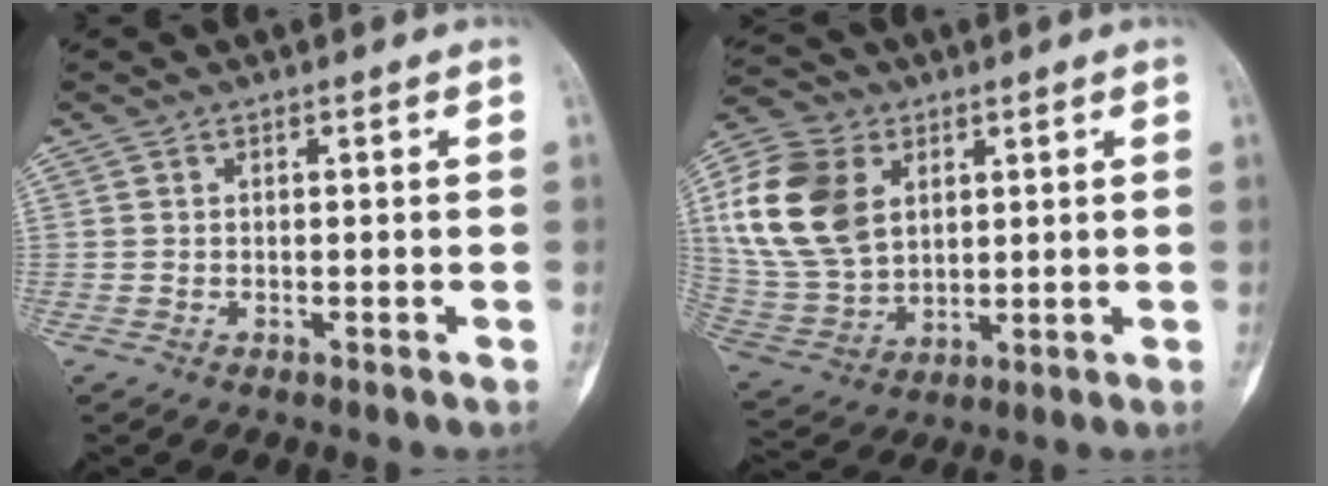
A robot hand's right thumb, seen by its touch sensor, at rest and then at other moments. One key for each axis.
{"total": 17.4, "fx": 4.8, "fy": 12.3, "fz": 11.3, "tx": -0.220, "ty": -0.006, "tz": 0.100}